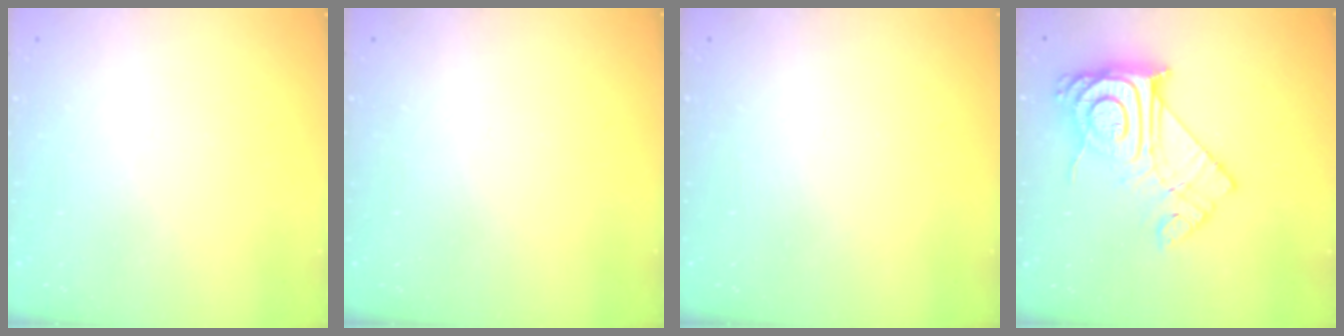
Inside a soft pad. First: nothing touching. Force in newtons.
{"total": 0.0}
{"total": 0.0}
{"total": 18.1, "press": 18.0, "slide": 1.5}